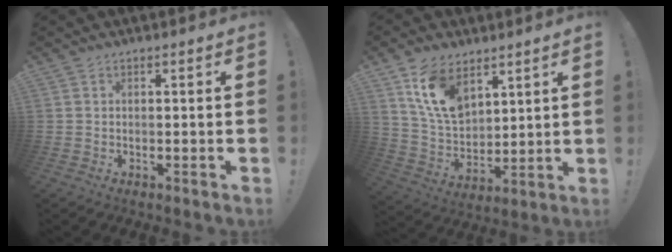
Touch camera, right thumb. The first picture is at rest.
{"total": 14.2, "force": [8.2, 8.7, 7.7], "torque": [-0.155, -0.035, 0.160]}